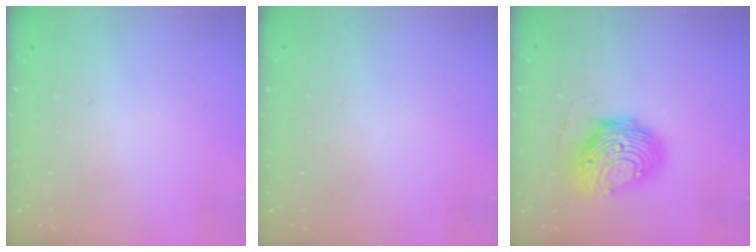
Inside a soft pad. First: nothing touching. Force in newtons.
{"total": 0.0}
{"total": 10.5, "press": 10.4, "slide": 1.0}